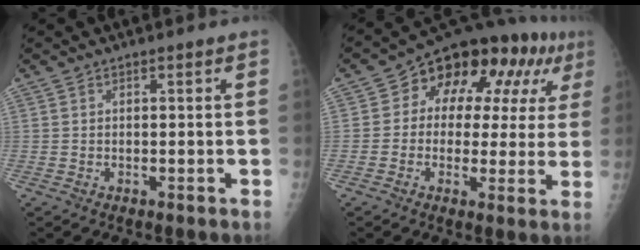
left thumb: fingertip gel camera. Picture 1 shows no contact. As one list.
[{"total": 16.7, "force": [5.6, 9.9, 12.3], "torque": [-0.114, 0.020, 0.068]}]